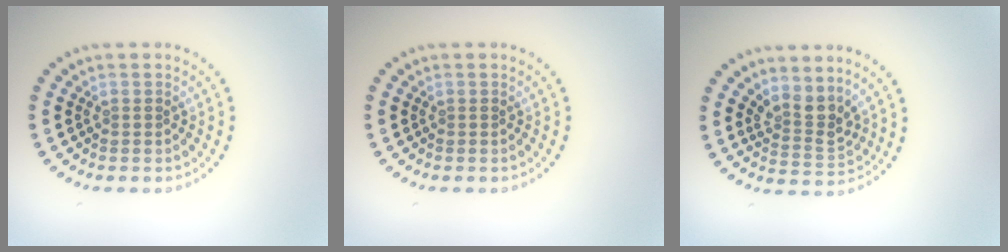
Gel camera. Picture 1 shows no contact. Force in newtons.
{"total": 0.0}
{"total": 2.8, "press": 1.9, "slide": 2.0}